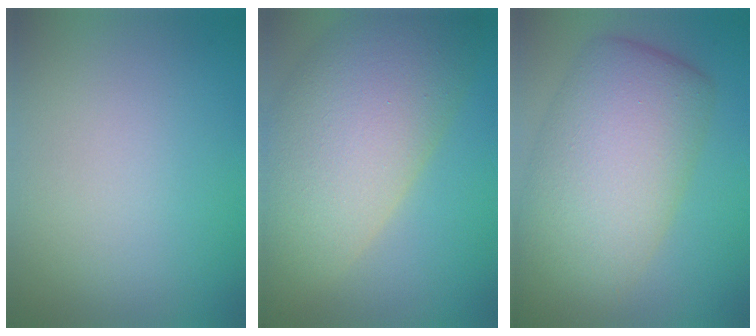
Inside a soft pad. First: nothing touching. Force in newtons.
{"total": 13.2, "press": 13.1, "slide": 1.2}
{"total": 10.3, "press": 10.3, "slide": 0.6}